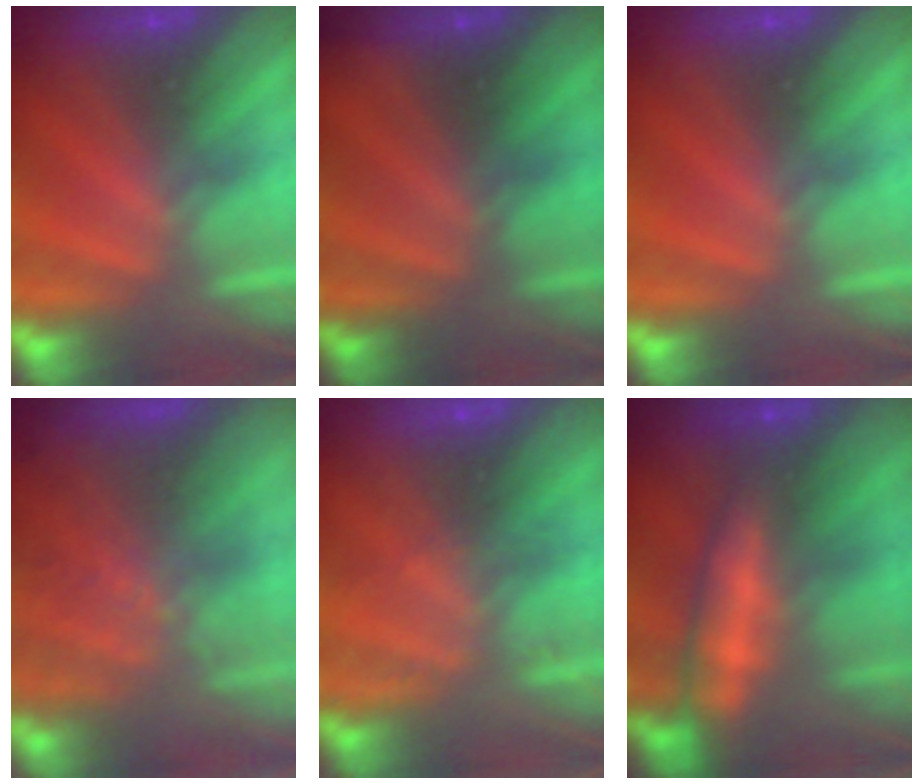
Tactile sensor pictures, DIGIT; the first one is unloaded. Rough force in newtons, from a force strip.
{"total": 1.8}
{"total": 0.0}
{"total": 7.6}
{"total": 2.1}
{"total": 6.5}